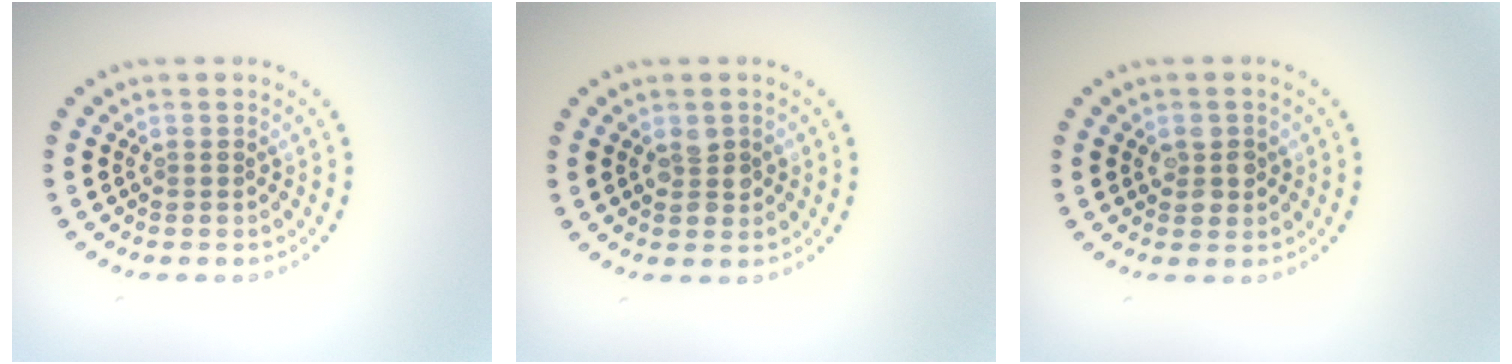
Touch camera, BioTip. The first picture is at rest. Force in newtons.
{"total": 2.0, "press": 1.9, "slide": 0.3}
{"total": 2.1, "press": 2.0, "slide": 0.4}